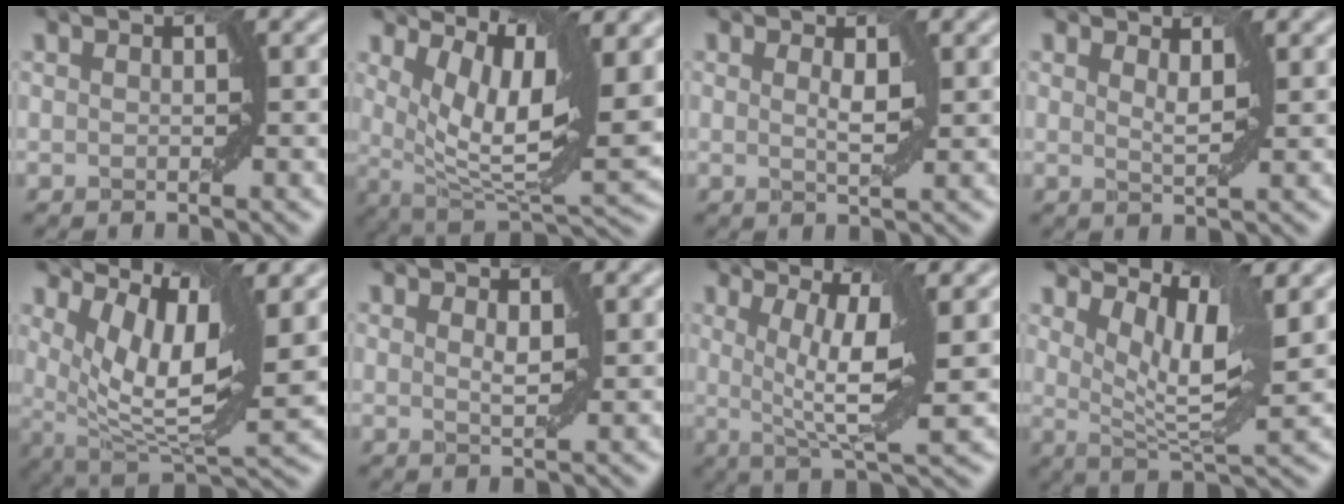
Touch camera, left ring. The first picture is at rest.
{"total": 9.0, "force": [4.0, 2.8, 7.6], "torque": [-0.142, 0.002, 0.084]}
{"total": 1.0, "force": [0.2, 0.2, 0.9], "torque": [-0.018, 0.002, 0.011]}
{"total": 1.1, "force": [0.9, 0.1, 0.6], "torque": [-0.014, -0.001, 0.018]}
{"total": 8.3, "force": [4.0, 2.7, 6.8], "torque": [-0.133, 0.004, 0.081]}
{"total": 0.8, "force": [0.5, 0.2, 0.6], "torque": [-0.010, -0.001, 0.016]}
{"total": 6.6, "force": [0.6, 1.4, 6.4], "torque": [-0.111, -0.005, 0.020]}
{"total": 5.8, "force": [3.1, 1.4, 4.7], "torque": [-0.085, 0.005, 0.065]}